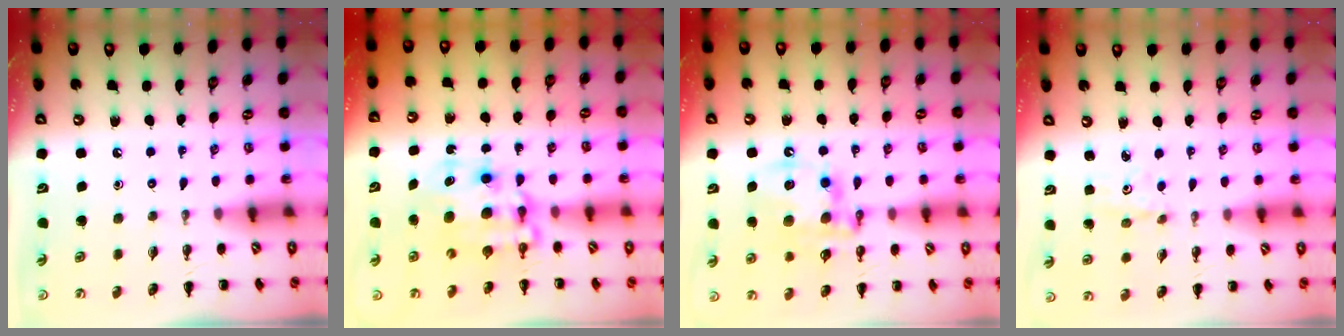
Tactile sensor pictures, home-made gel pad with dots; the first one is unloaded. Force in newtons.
{"total": 9.5, "press": 9.2, "slide": 2.4}
{"total": 13.5, "press": 13.1, "slide": 3.2}
{"total": 2.4, "press": 2.3, "slide": 0.7}